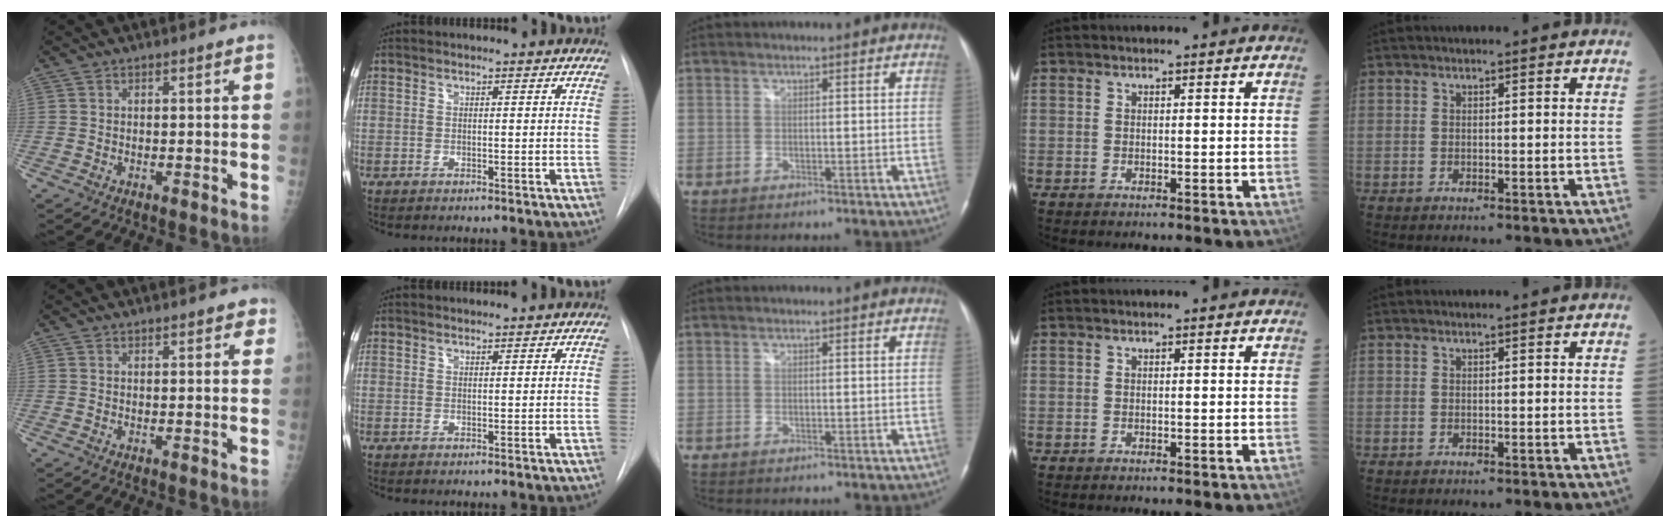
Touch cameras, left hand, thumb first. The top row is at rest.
{"thumb": {"total": 2.4, "force": [1.7, 1.2, 1.2], "torque": [0.007, -0.005, 0.017]}, "index": {"total": 0.9, "force": [0.9, -0.1, 0.1], "torque": [-0.004, 0.009, 0.020]}}